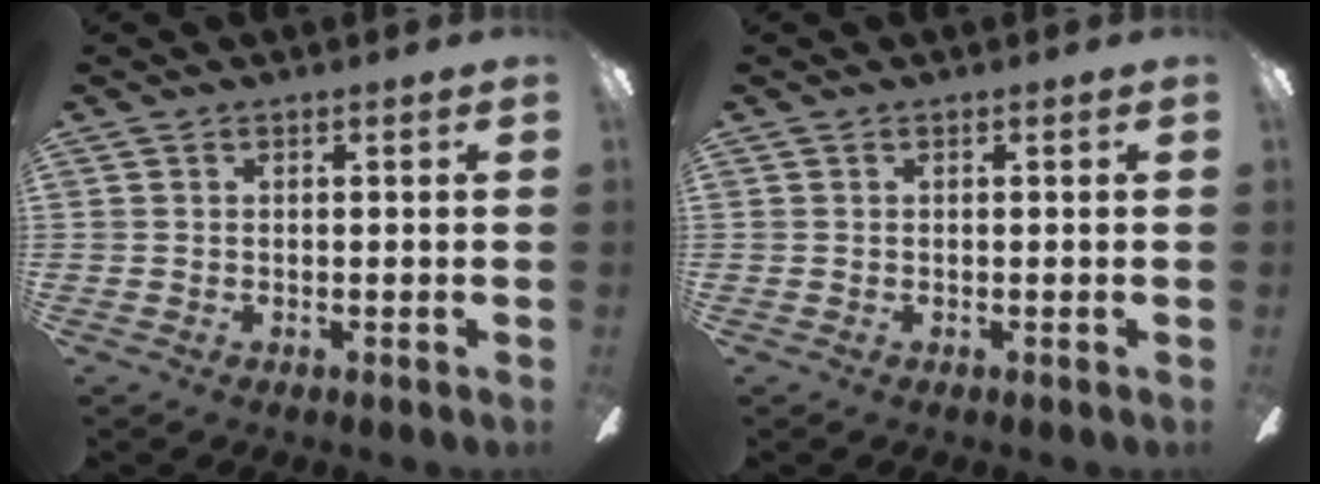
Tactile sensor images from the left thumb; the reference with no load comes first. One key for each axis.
{"total": 0.0}